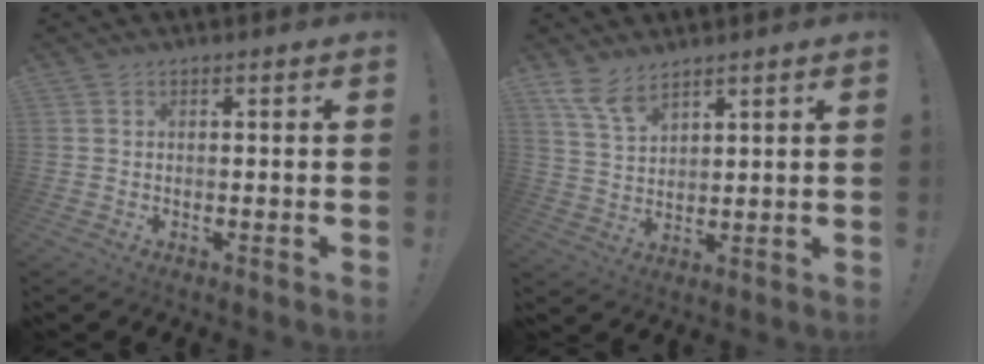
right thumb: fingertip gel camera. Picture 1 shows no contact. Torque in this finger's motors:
{"motor_torque": [0.26, 0.63, 0.36, 0.58, 0.02]}